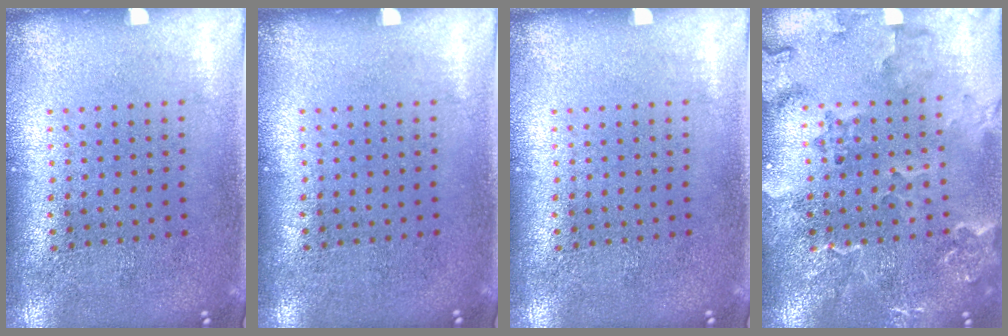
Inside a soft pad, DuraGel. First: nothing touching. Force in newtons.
{"total": 0.0}
{"total": 0.0}
{"total": 2.4, "press": 2.2, "slide": 0.9}